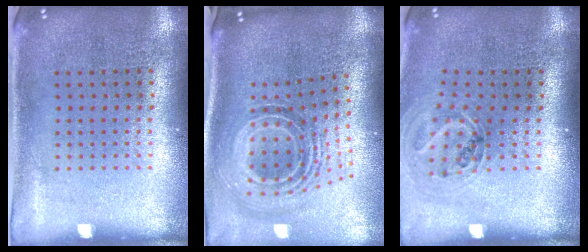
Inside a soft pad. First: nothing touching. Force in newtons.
{"total": 2.0, "press": 1.4, "slide": 1.3}
{"total": 1.1, "press": 1.1, "slide": 0.3}